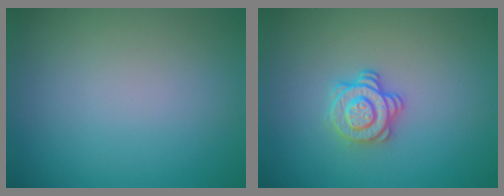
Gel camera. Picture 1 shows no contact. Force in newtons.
{"total": 3.0, "press": 2.6, "slide": 1.4}